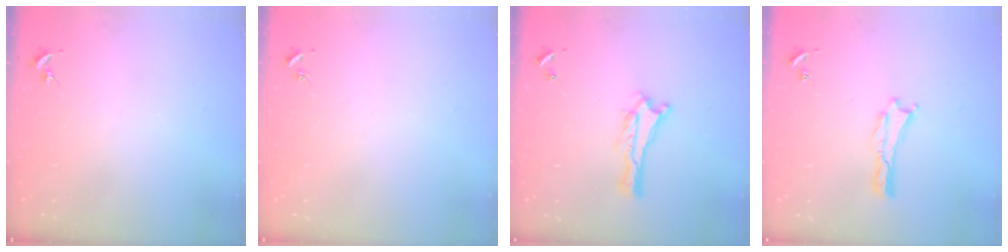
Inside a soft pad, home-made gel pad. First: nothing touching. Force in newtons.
{"total": 0.0}
{"total": 0.0}
{"total": 0.0}